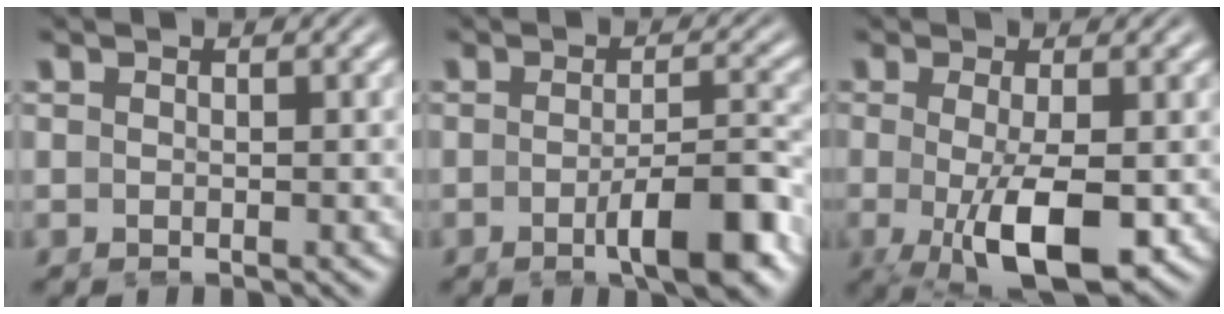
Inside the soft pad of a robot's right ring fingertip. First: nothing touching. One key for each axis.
{"total": 5.2, "fx": -2.6, "fy": 1.2, "fz": 4.3, "tx": -0.057, "ty": -0.003, "tz": -0.049}
{"total": 7.0, "fx": -2.5, "fy": 2.1, "fz": 6.2, "tx": -0.107, "ty": -0.022, "tz": -0.030}